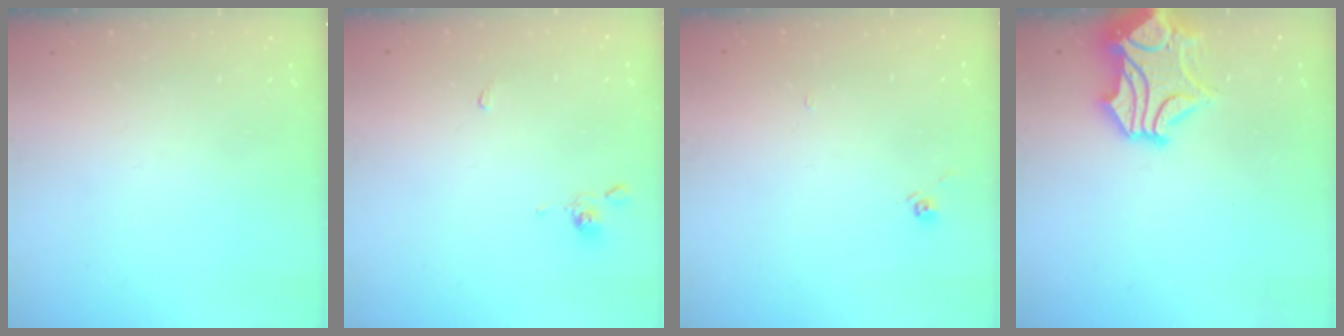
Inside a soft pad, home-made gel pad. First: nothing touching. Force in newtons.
{"total": 0.0}
{"total": 4.6, "press": 4.6, "slide": 0.4}
{"total": 2.0, "press": 1.6, "slide": 1.1}